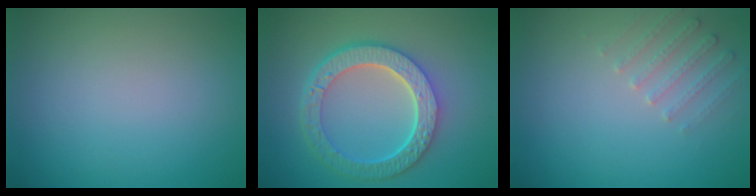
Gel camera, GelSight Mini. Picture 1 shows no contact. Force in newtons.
{"total": 6.4, "press": 4.9, "slide": 4.1}
{"total": 1.9, "press": 1.8, "slide": 0.6}